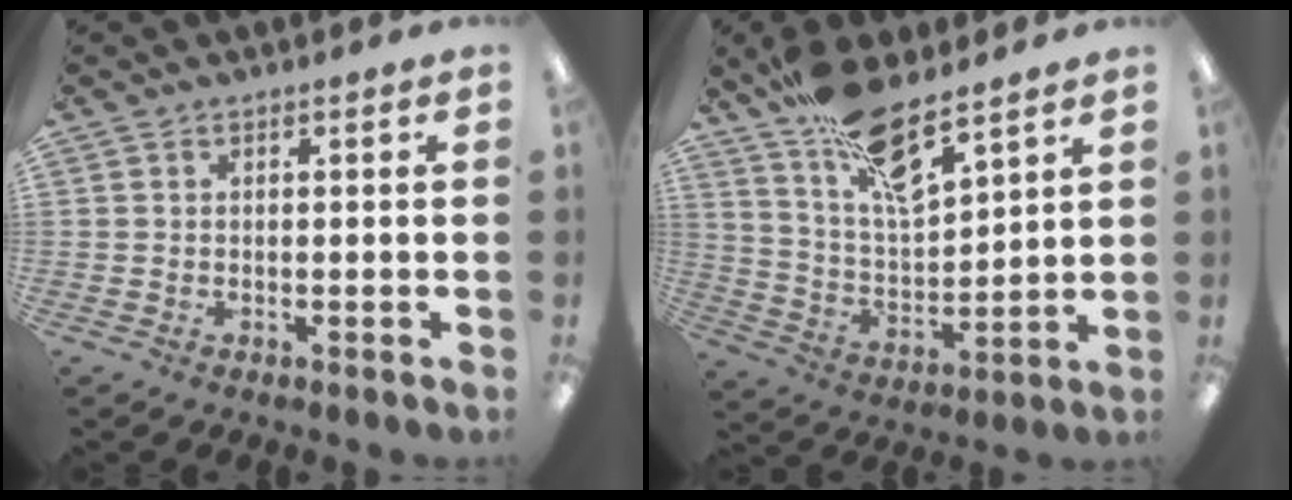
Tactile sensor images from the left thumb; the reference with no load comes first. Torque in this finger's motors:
{"motor_torque": [1.47, 0.05, 1.68, -1.09, 0.42]}